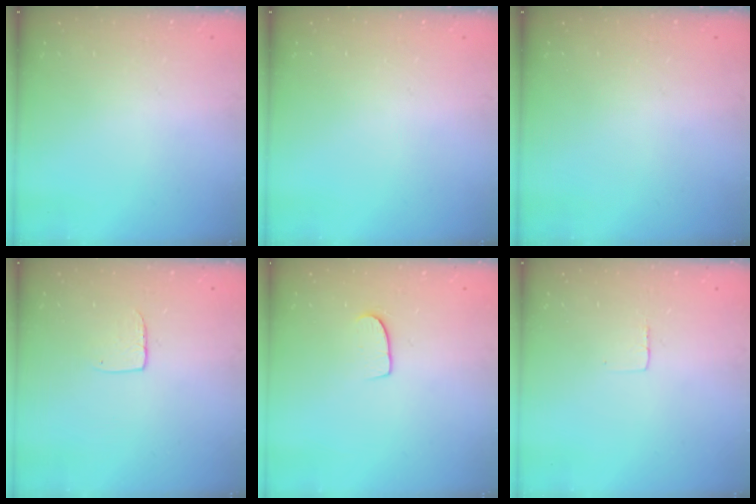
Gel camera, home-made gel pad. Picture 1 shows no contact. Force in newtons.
{"total": 0.0}
{"total": 0.0}
{"total": 5.9, "press": 5.9, "slide": 0.5}
{"total": 7.0, "press": 7.0, "slide": 0.4}
{"total": 2.3, "press": 2.3, "slide": 0.1}